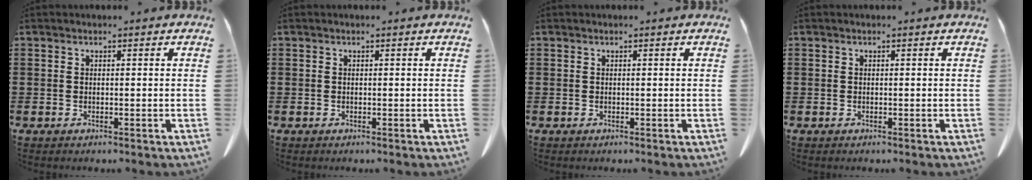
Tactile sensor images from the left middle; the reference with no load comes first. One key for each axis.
{"total": 0.0}
{"total": 0.0}
{"total": 0.0}